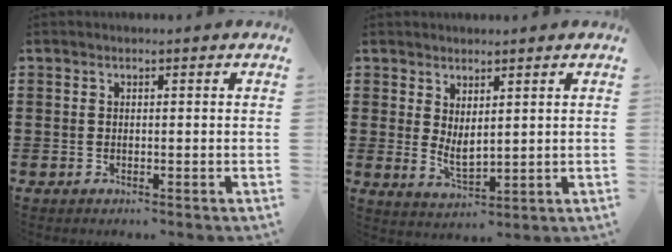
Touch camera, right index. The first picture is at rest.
{"total": 2.9, "force": [1.2, 1.5, 2.2], "torque": [-0.045, 0.002, 0.024]}